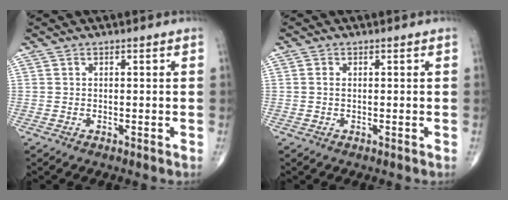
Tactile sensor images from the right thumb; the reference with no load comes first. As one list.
[{"total": 0.8, "force": [0.0, 0.5, 0.6], "torque": [-0.009, 0.001, -0.003]}]